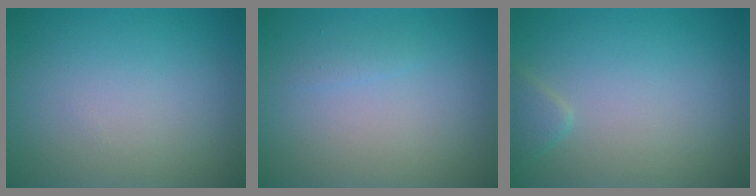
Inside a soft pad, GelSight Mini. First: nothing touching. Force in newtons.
{"total": 0.6, "press": 0.6, "slide": 0.1}
{"total": 1.3, "press": 1.3, "slide": 0.1}